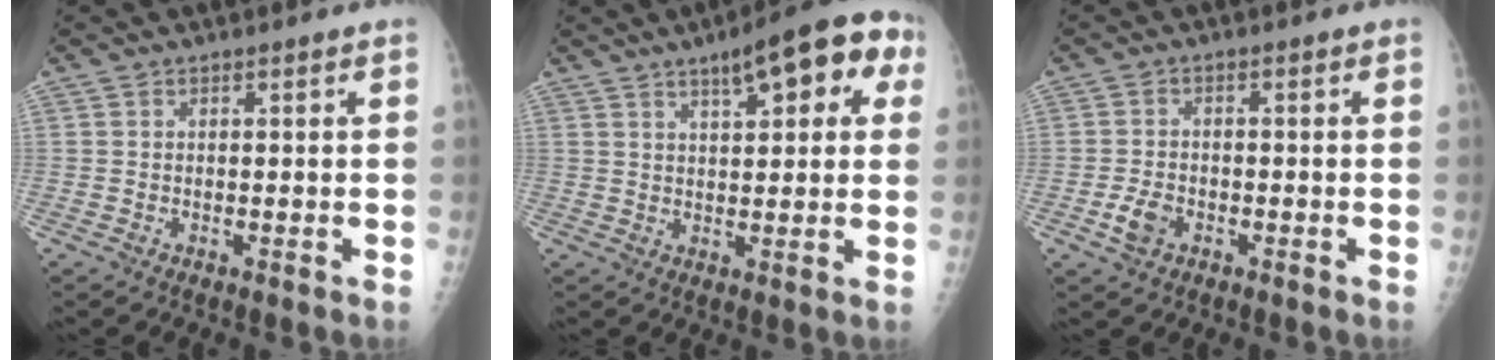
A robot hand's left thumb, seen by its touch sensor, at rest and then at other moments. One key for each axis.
{"total": 12.8, "fx": 5.8, "fy": 4.5, "fz": 10.4, "tx": -0.105, "ty": 0.008, "tz": 0.071}
{"total": 3.8, "fx": -1.7, "fy": 2.6, "fz": 2.1, "tx": -0.039, "ty": 0.007, "tz": -0.032}